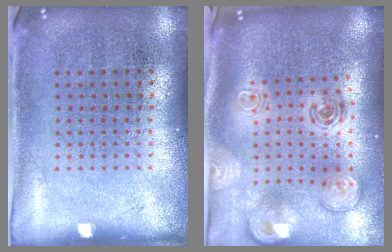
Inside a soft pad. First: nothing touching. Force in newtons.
{"total": 3.1, "press": 2.1, "slide": 2.3}